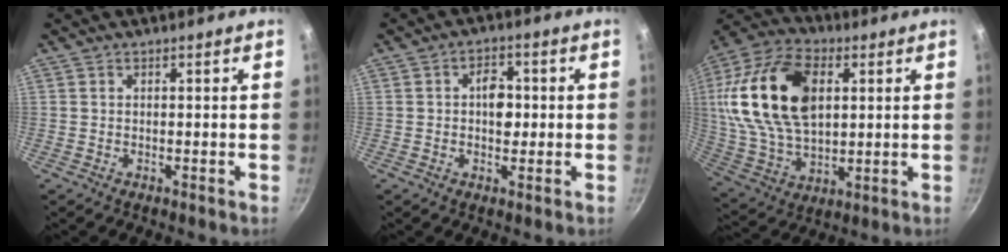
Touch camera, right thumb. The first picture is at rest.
{"total": 5.2, "force": [0.1, 3.5, 3.9], "torque": [-0.028, 0.008, -0.002]}
{"total": 24.7, "force": [5.5, 15.0, 18.8], "torque": [-0.355, 0.002, 0.098]}